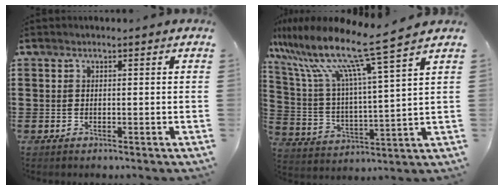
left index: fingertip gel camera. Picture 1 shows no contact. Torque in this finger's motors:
{"motor_torque": [2.14, 0.00, 0.85, 0.21]}